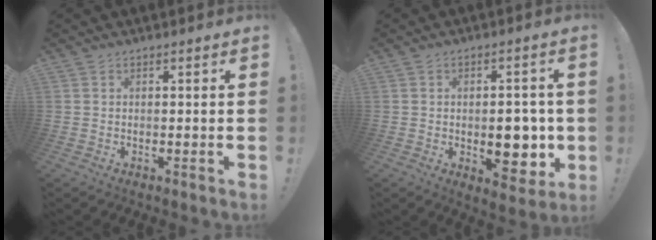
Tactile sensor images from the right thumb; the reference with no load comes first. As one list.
[{"total": 11.7, "force": [-1.3, 7.4, 9.0], "torque": [-0.089, 0.001, -0.014]}]